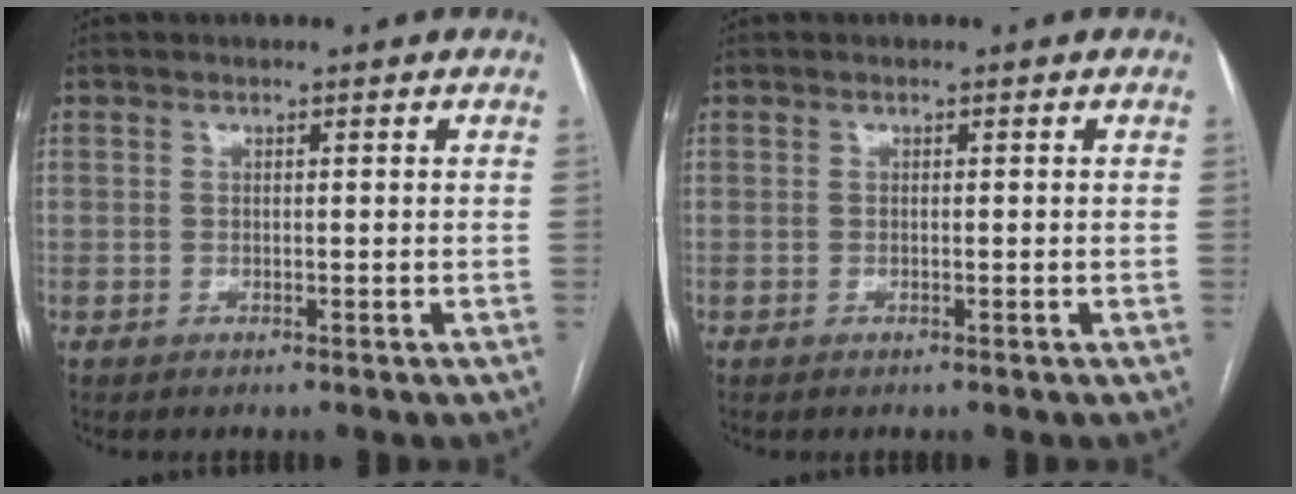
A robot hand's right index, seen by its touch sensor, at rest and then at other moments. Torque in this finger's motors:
{"motor_torque": [-0.02, 0.00, 0.00, 0.00]}